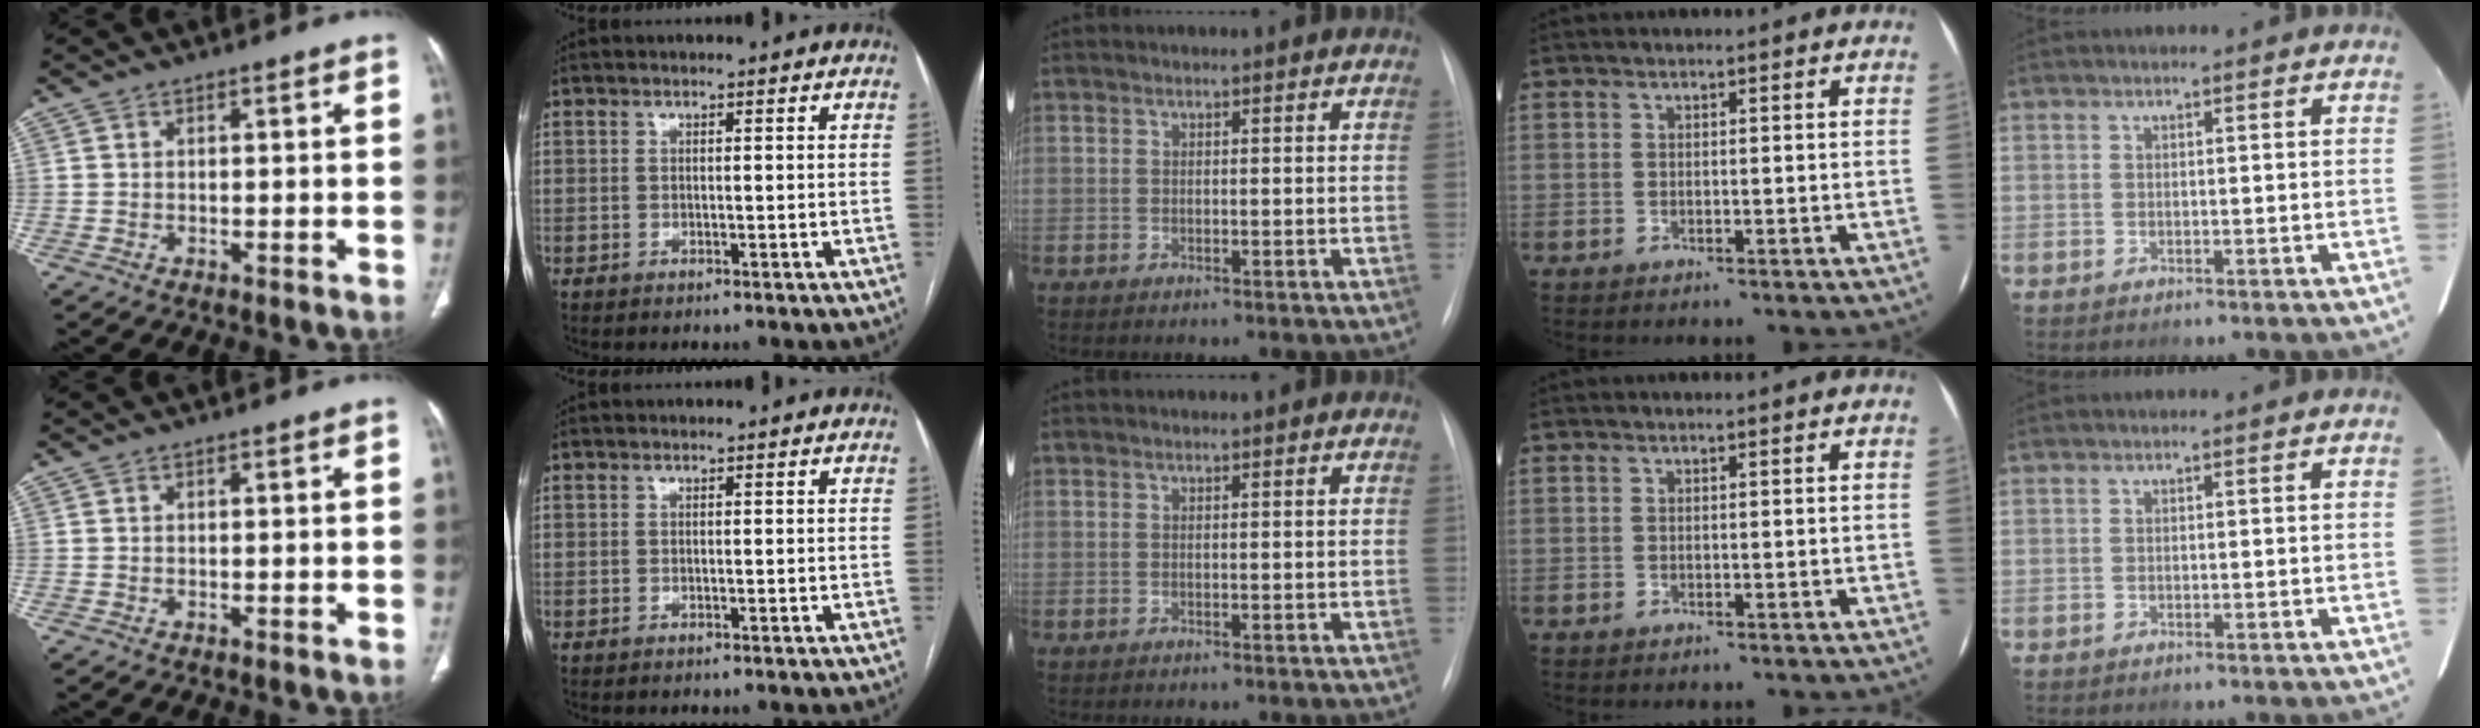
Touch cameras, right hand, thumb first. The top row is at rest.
{}